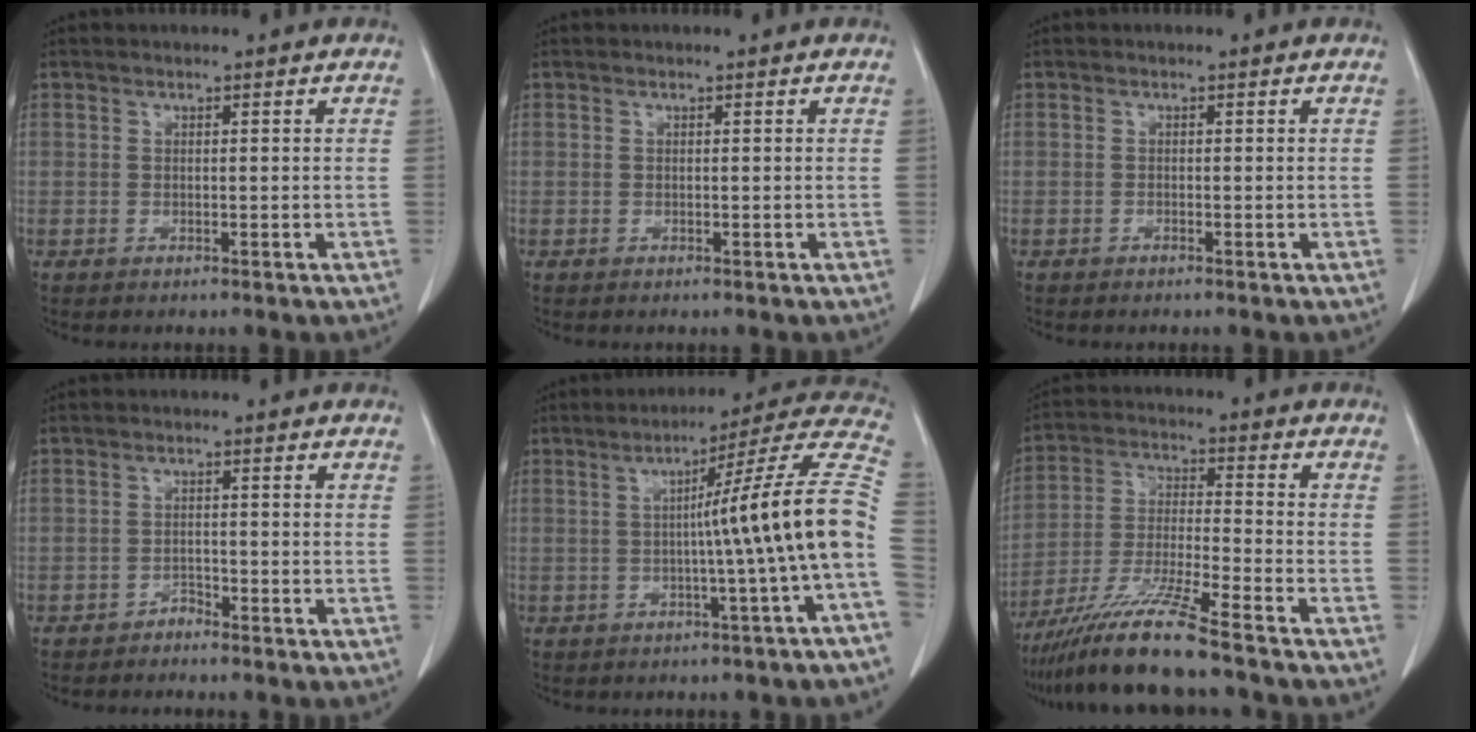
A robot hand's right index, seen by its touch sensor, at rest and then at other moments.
{"total": 0.0}
{"total": 0.0}
{"total": 1.3, "force": [-1.2, 0.4, 0.1], "torque": [0.001, 0.002, -0.022]}
{"total": 14.8, "force": [-1.7, -2.3, 14.5], "torque": [-0.179, 0.025, -0.032]}
{"total": 12.7, "force": [-10.0, -0.9, 7.9], "torque": [-0.153, -0.026, -0.184]}